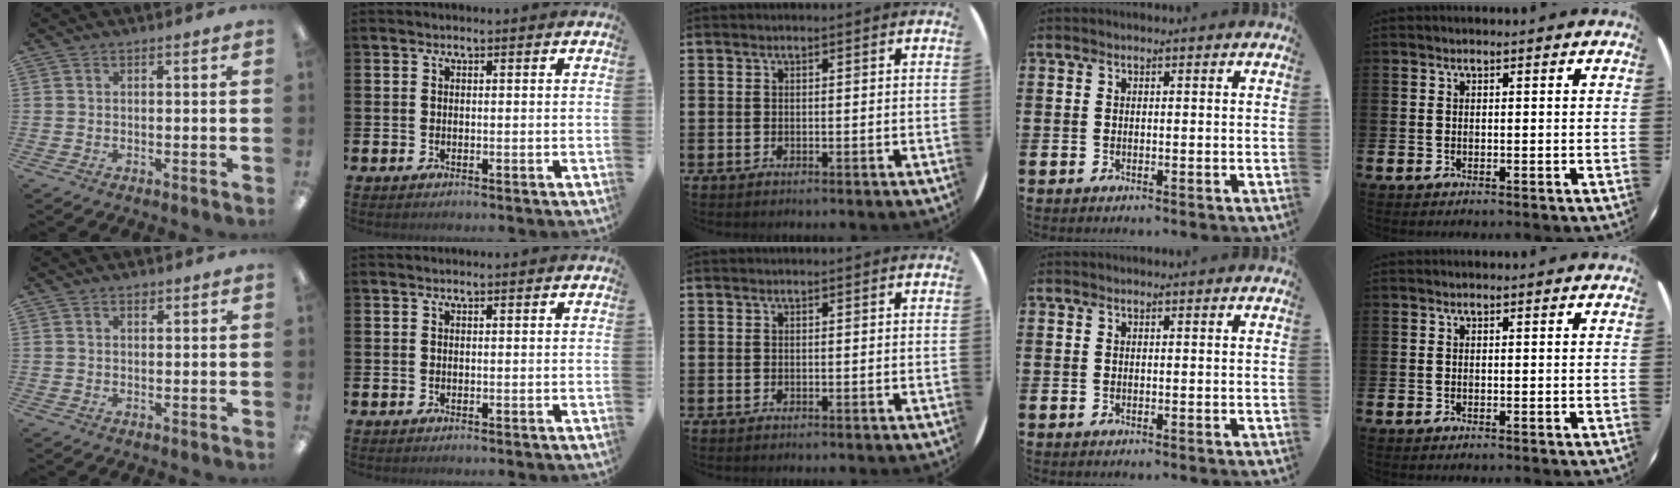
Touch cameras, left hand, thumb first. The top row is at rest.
{"thumb": {"total": 1.2, "force": [0.9, 0.5, 0.6], "torque": [-0.012, 0.000, 0.016]}}